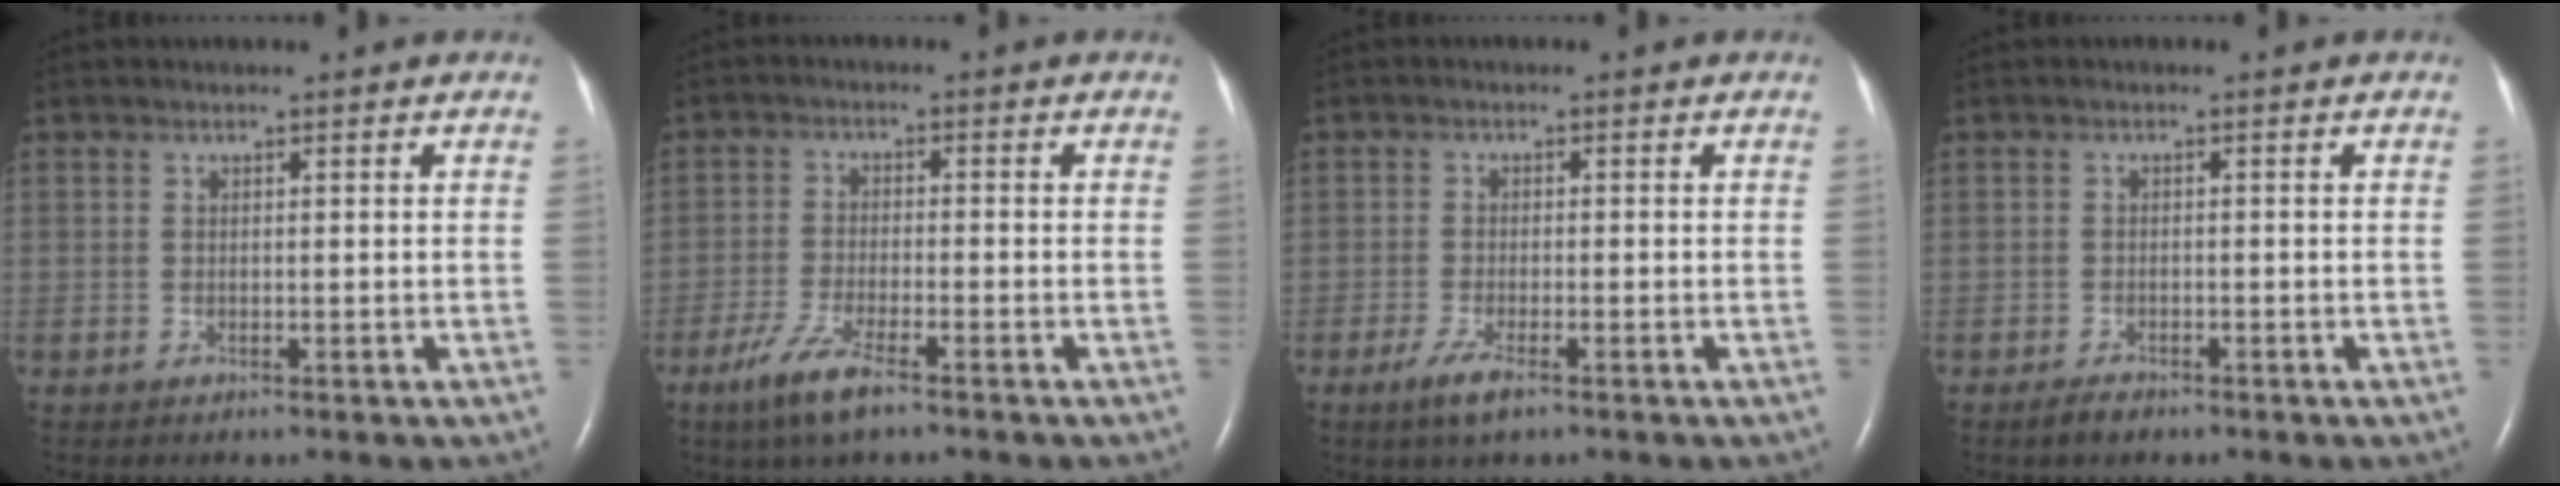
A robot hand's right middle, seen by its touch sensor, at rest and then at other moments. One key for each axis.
{"total": 6.3, "fx": -4.2, "fy": 0.9, "fz": 4.7, "tx": -0.109, "ty": -0.013, "tz": -0.078}
{"total": 3.5, "fx": -2.2, "fy": 0.6, "fz": 2.7, "tx": -0.064, "ty": -0.009, "tz": -0.042}
{"total": 1.8, "fx": -1.5, "fy": 0.7, "fz": 0.9, "tx": -0.025, "ty": -0.002, "tz": -0.023}